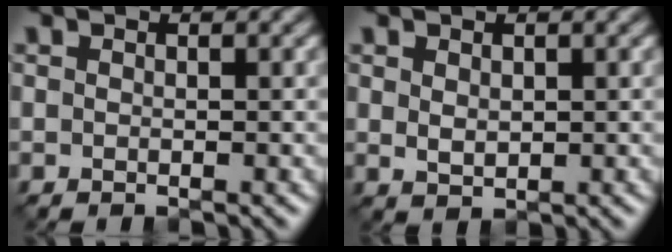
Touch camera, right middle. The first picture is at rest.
{"total": 1.5, "force": [0.4, 1.0, 1.0], "torque": [-0.018, -0.002, 0.013]}